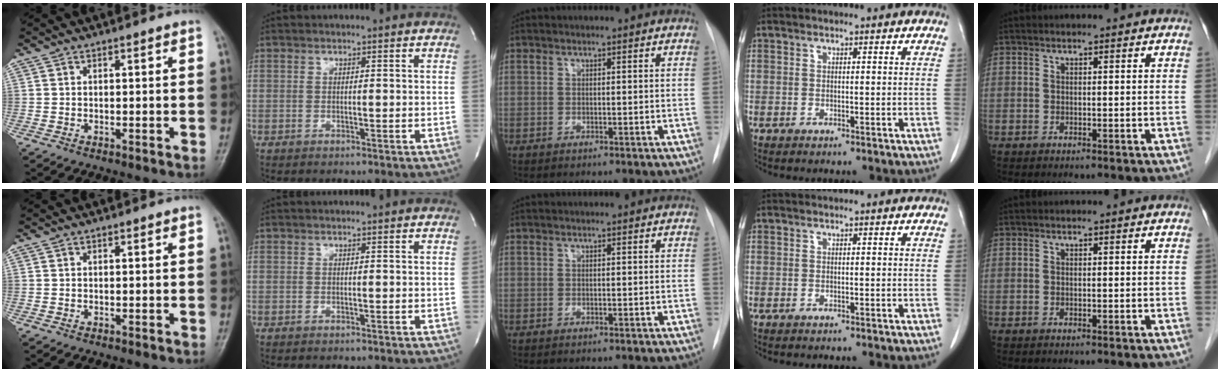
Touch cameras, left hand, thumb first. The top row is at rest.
{}